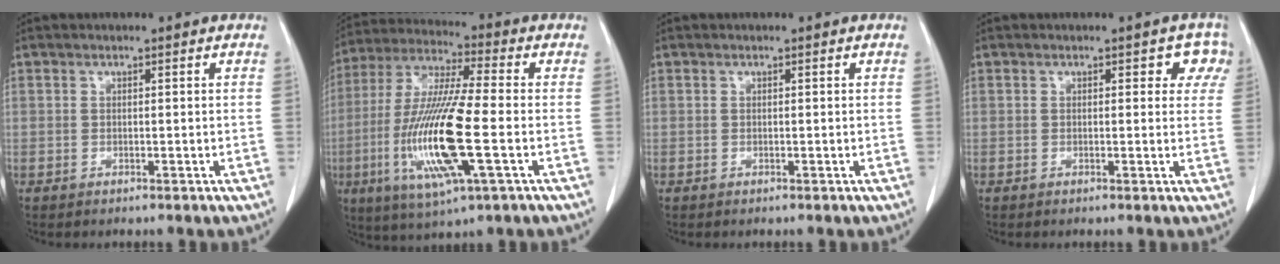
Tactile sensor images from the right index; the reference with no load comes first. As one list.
[{"total": 16.8, "force": [-3.7, 1.5, 16.3], "torque": [-0.339, -0.014, -0.067]}, {"total": 0.0}, {"total": 3.1, "force": [1.4, 1.9, 1.9], "torque": [0.002, 0.009, 0.005]}]